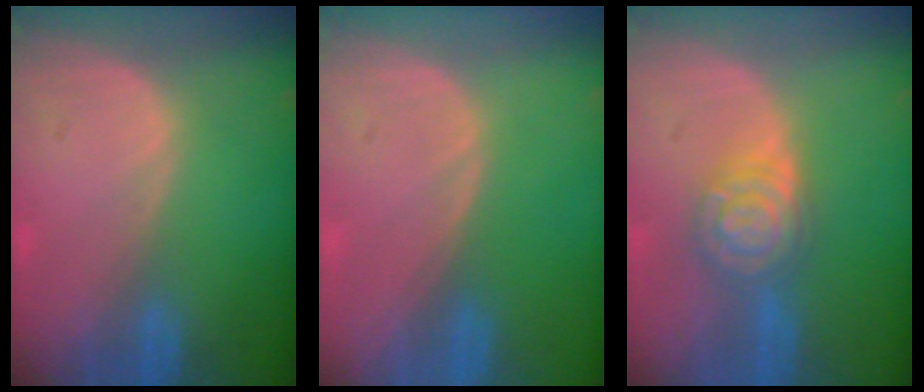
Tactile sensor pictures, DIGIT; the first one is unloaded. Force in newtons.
{"total": 0.0}
{"total": 6.3, "press": 6.3, "slide": 0.5}